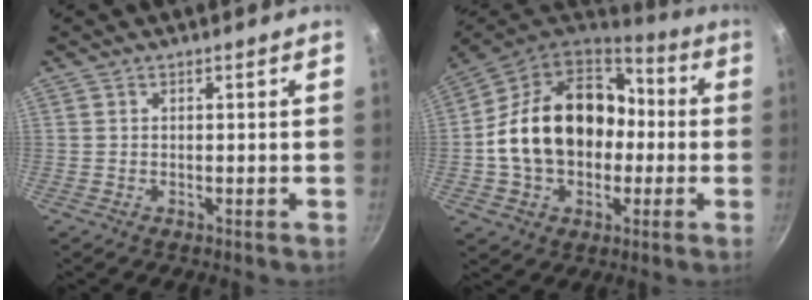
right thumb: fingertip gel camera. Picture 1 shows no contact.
{"total": 22.2, "force": [-0.3, 16.7, 14.7], "torque": [-0.232, 0.050, -0.003]}